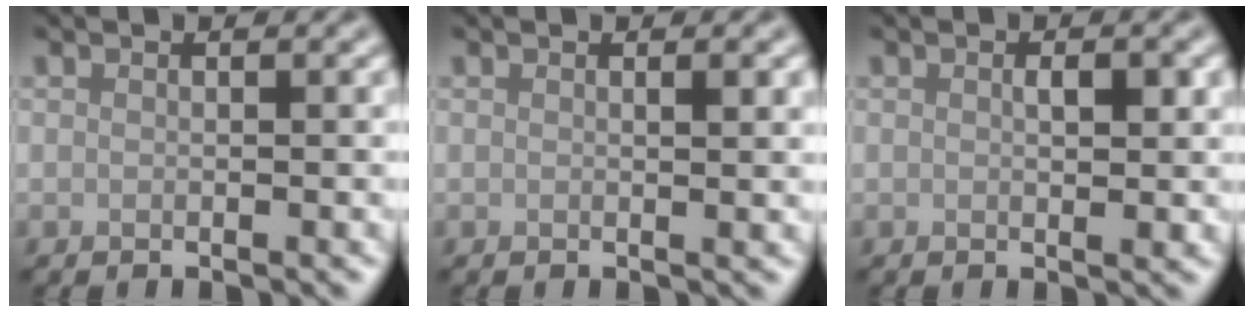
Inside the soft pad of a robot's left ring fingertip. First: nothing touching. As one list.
[{"total": 1.1, "force": [0.4, 0.2, 1.0], "torque": [-0.012, -0.002, 0.004]}, {"total": 1.7, "force": [0.3, 0.7, 1.6], "torque": [-0.023, -0.002, 0.005]}]